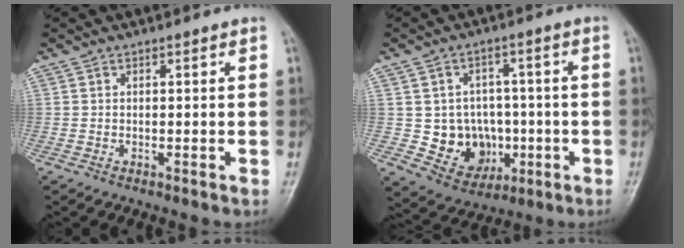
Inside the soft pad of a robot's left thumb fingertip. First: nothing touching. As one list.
[{"total": 10.4, "force": [-1.5, 9.1, 5.0], "torque": [-0.025, 0.013, -0.008]}]